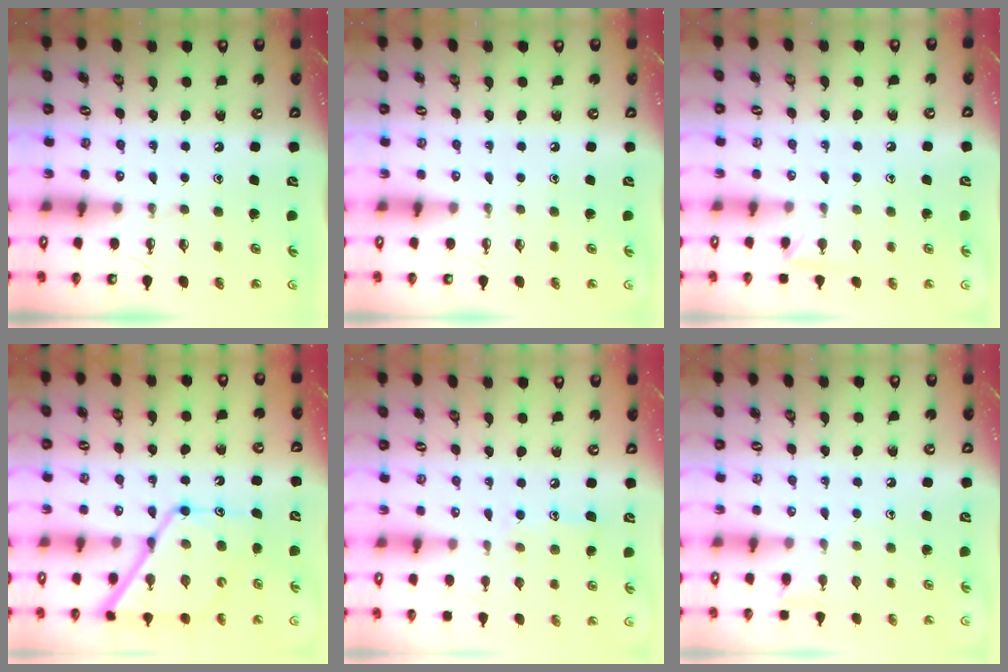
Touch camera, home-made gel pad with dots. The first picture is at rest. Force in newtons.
{"total": 0.0}
{"total": 3.9, "press": 3.9, "slide": 0.6}
{"total": 14.8, "press": 14.8, "slide": 1.2}
{"total": 8.7, "press": 8.7, "slide": 0.6}
{"total": 5.6, "press": 5.6, "slide": 0.6}